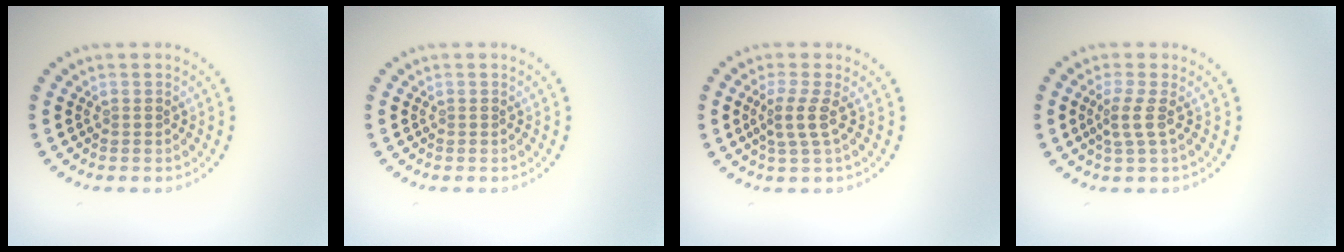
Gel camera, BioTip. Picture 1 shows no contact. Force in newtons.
{"total": 0.0}
{"total": 2.2, "press": 1.6, "slide": 1.5}
{"total": 1.8, "press": 1.3, "slide": 1.2}